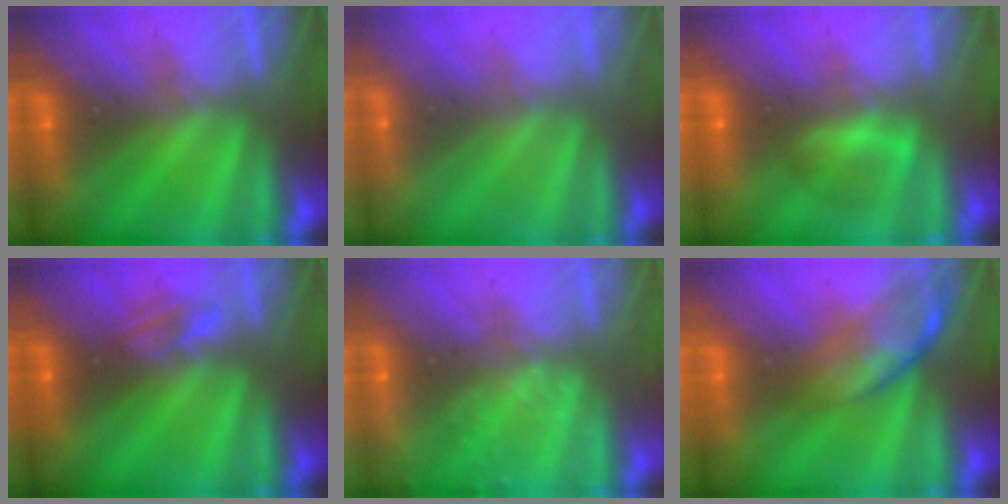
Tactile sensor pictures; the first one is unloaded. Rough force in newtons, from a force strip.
{"total": 2.8}
{"total": 2.1}
{"total": 2.3}
{"total": 2.4}
{"total": 2.7}